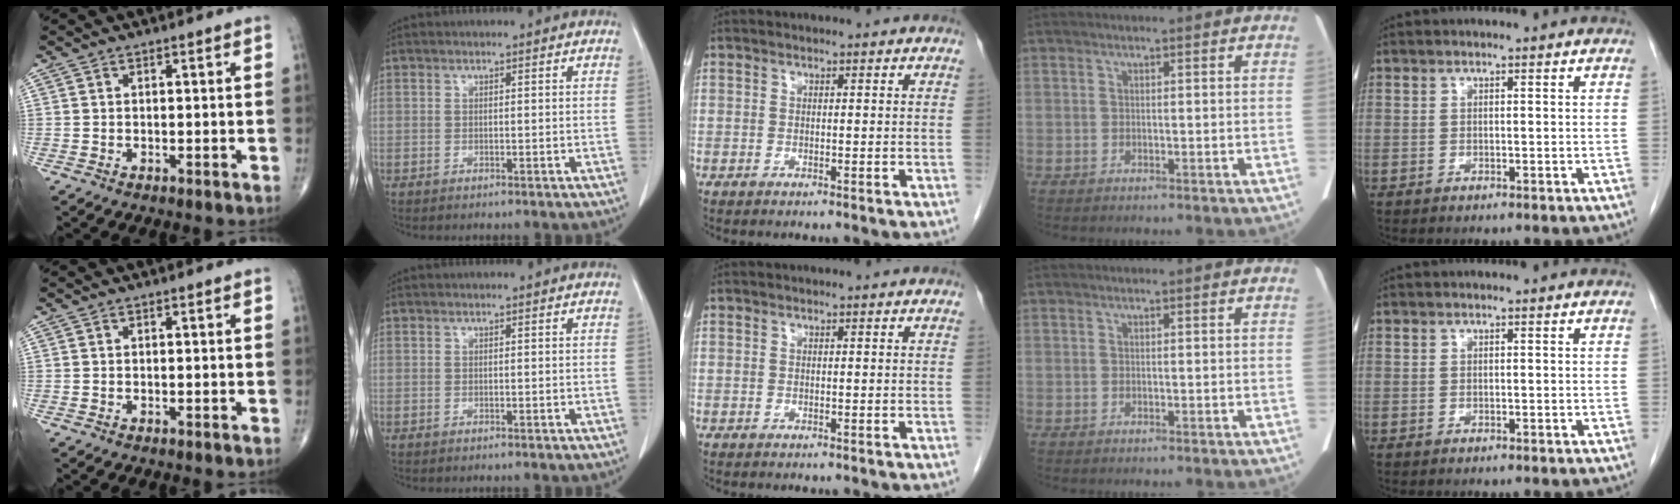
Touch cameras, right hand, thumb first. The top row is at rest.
{}